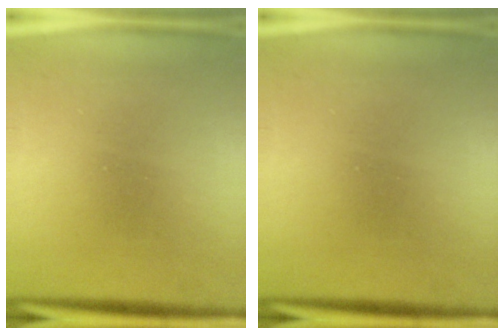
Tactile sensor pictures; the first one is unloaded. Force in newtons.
{"total": 0.0}